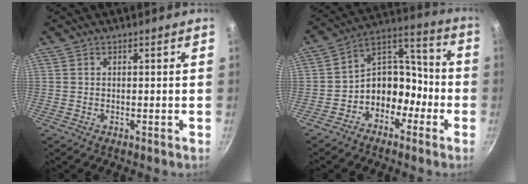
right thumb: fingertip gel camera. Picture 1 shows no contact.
{"total": 11.4, "force": [-4.6, 8.6, 5.9], "torque": [-0.036, 0.081, -0.089]}